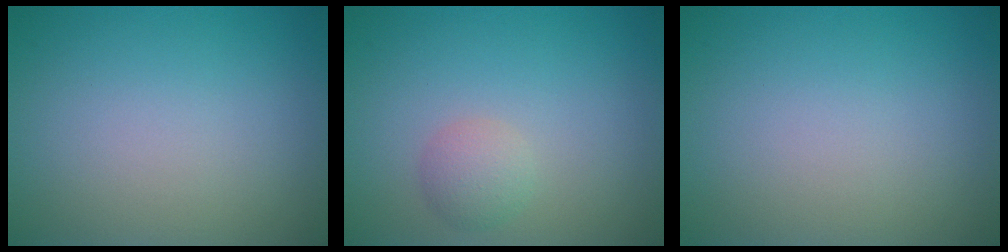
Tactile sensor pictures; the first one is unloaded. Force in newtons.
{"total": 1.8, "press": 1.8, "slide": 0.1}
{"total": 0.0}